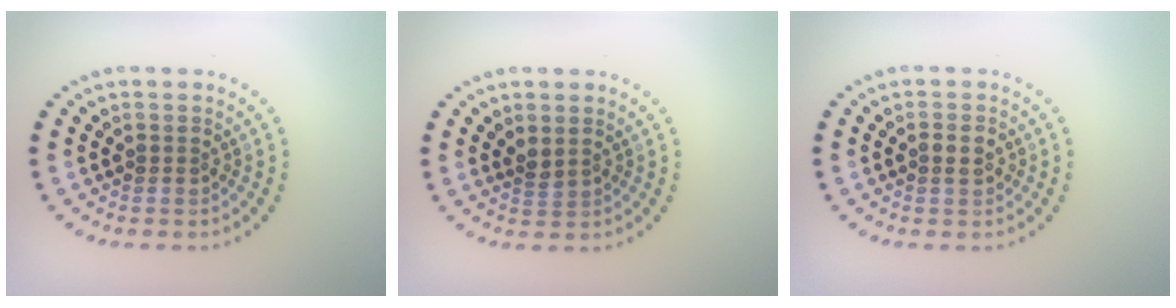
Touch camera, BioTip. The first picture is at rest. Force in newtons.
{"total": 1.0, "press": 0.8, "slide": 0.6}
{"total": 1.5, "press": 1.4, "slide": 0.2}